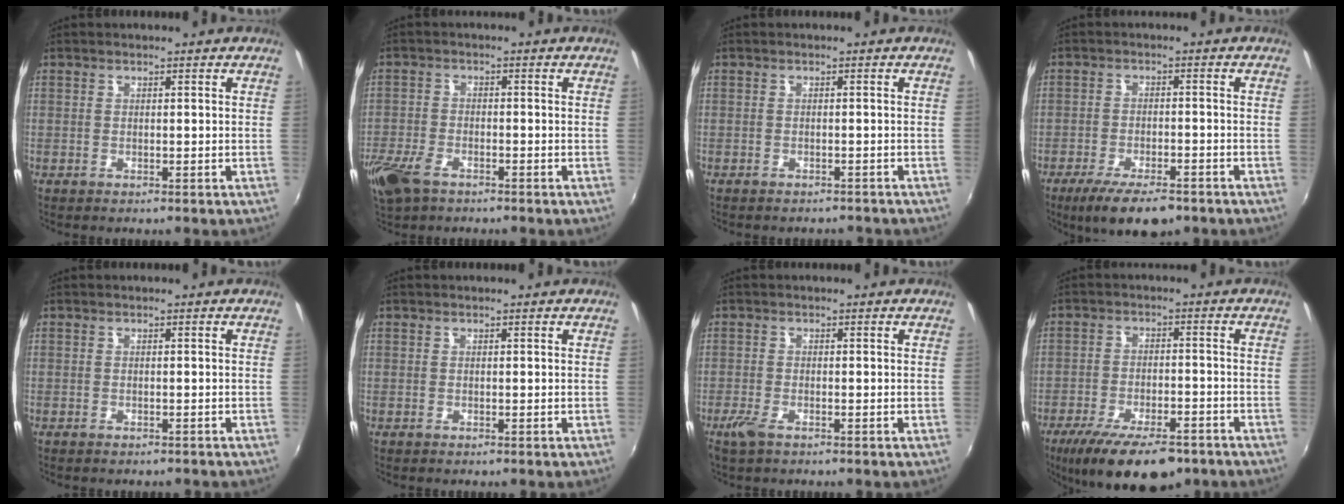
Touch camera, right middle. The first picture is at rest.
{"total": 8.2, "force": [-5.3, 4.1, 4.7], "torque": [-0.128, -0.019, -0.103]}
{"total": 4.0, "force": [-3.6, 1.2, 1.2], "torque": [-0.024, -0.010, -0.045]}
{"total": 10.2, "force": [-7.4, 3.1, 6.3], "torque": [-0.137, -0.022, -0.119]}
{"total": 1.2, "force": [-1.1, 0.3, 0.4], "torque": [-0.011, -0.004, -0.013]}
{"total": 0.0}
{"total": 2.7, "force": [-1.8, 0.8, 1.9], "torque": [-0.046, -0.007, -0.035]}
{"total": 15.9, "force": [-11.2, 5.7, 9.7], "torque": [-0.193, -0.034, -0.171]}